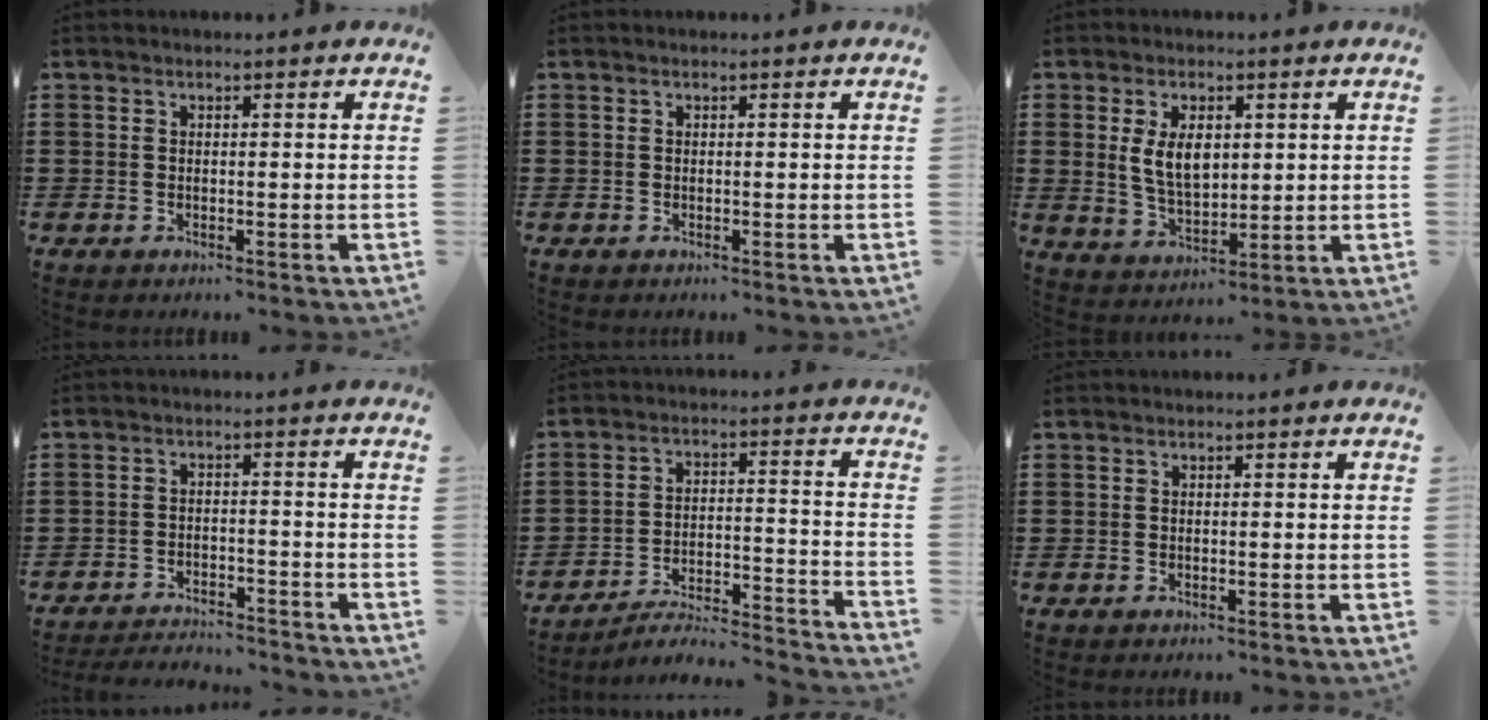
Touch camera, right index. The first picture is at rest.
{"total": 0.0}
{"total": 6.4, "force": [1.1, 3.6, 5.2], "torque": [-0.108, 0.005, 0.014]}
{"total": 3.6, "force": [-3.6, 0.1, 0.0], "torque": [-0.006, 0.000, -0.077]}
{"total": 4.3, "force": [-4.1, 0.2, 1.2], "torque": [-0.026, -0.011, -0.087]}
{"total": 0.0}